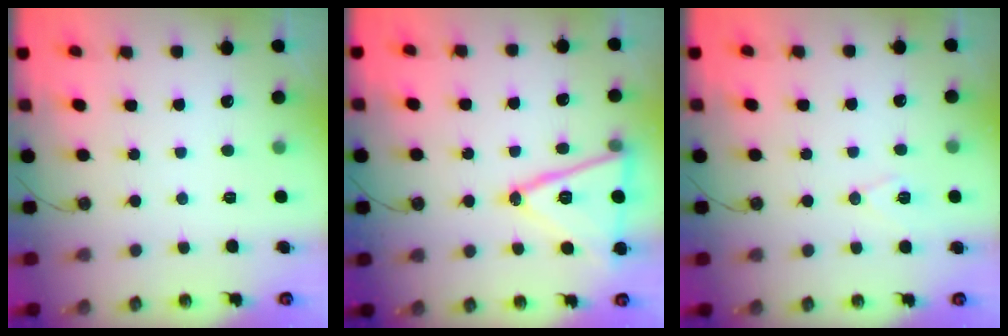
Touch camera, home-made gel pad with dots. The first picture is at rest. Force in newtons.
{"total": 17.1, "press": 16.8, "slide": 3.4}
{"total": 7.3, "press": 6.4, "slide": 3.6}